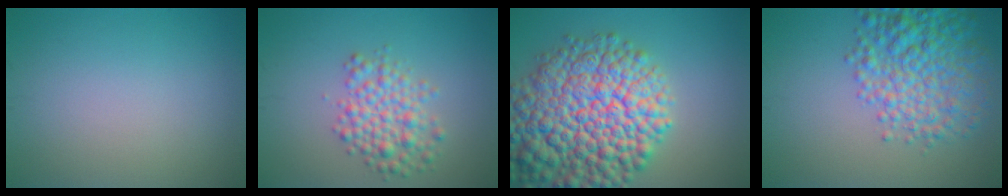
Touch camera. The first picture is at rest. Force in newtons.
{"total": 3.9, "press": 3.9, "slide": 0.1}
{"total": 14.0, "press": 14.0, "slide": 0.7}
{"total": 7.0, "press": 7.0, "slide": 0.2}